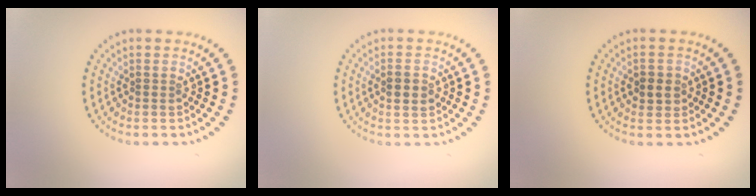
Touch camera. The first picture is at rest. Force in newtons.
{"total": 2.1, "press": 2.1, "slide": 0.5}
{"total": 1.8, "press": 1.7, "slide": 0.4}